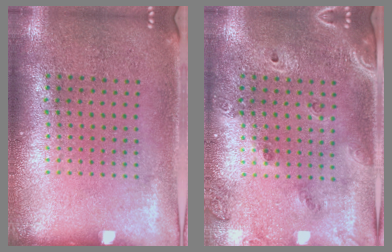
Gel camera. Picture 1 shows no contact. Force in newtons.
{"total": 1.5, "press": 1.4, "slide": 0.7}